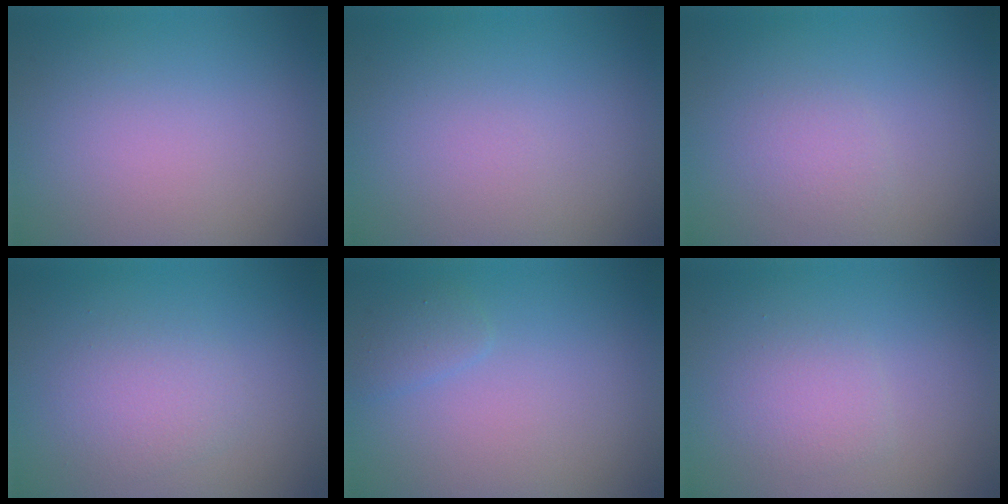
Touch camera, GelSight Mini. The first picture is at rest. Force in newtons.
{"total": 0.0}
{"total": 1.3, "press": 1.3, "slide": 0.2}
{"total": 2.4, "press": 2.4, "slide": 0.0}
{"total": 1.1, "press": 1.1, "slide": 0.1}
{"total": 1.9, "press": 1.9, "slide": 0.1}